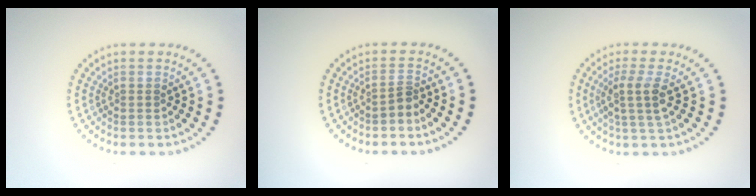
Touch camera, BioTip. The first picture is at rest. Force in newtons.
{"total": 1.1, "press": 0.6, "slide": 0.9}
{"total": 2.6, "press": 2.1, "slide": 1.6}